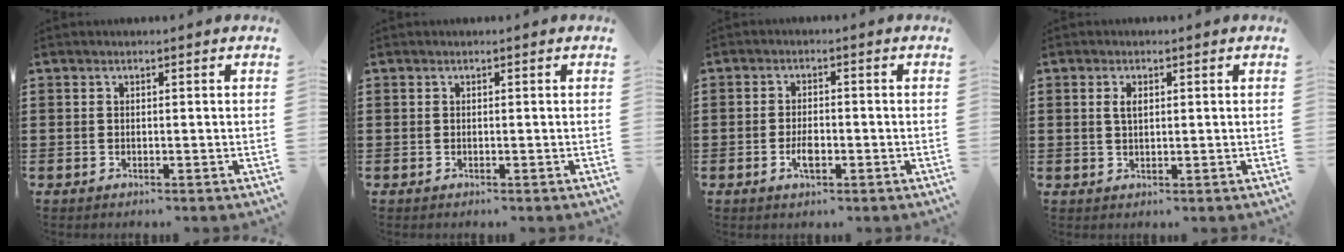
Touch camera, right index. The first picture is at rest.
{"total": 0.0}
{"total": 3.2, "force": [-1.0, 1.4, 2.7], "torque": [-0.048, 0.002, -0.018]}
{"total": 2.0, "force": [0.5, 0.9, 1.7], "torque": [-0.036, 0.006, 0.007]}